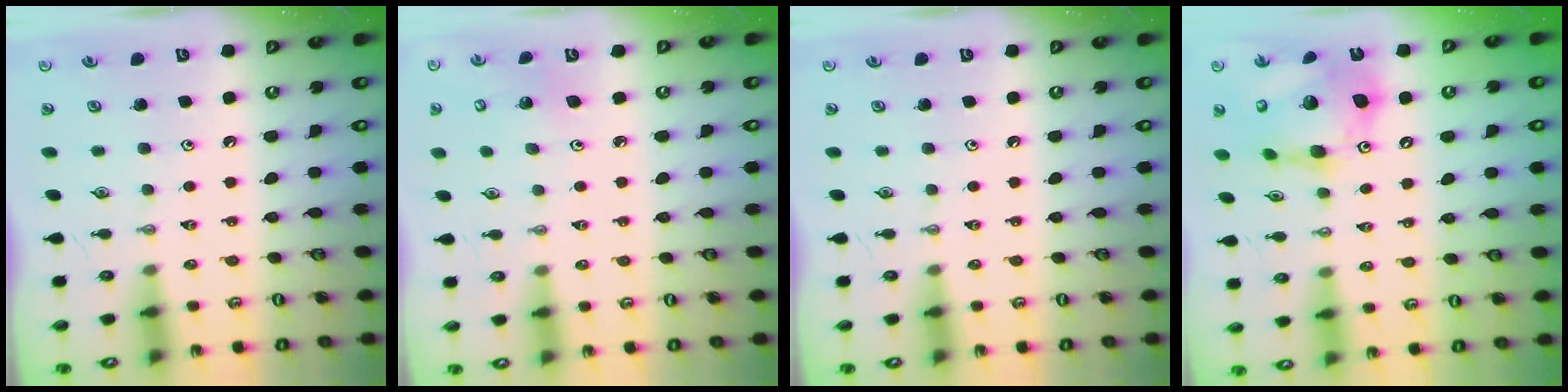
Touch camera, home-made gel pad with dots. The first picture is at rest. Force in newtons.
{"total": 3.4, "press": 3.2, "slide": 1.1}
{"total": 0.0}
{"total": 16.8, "press": 16.7, "slide": 1.8}